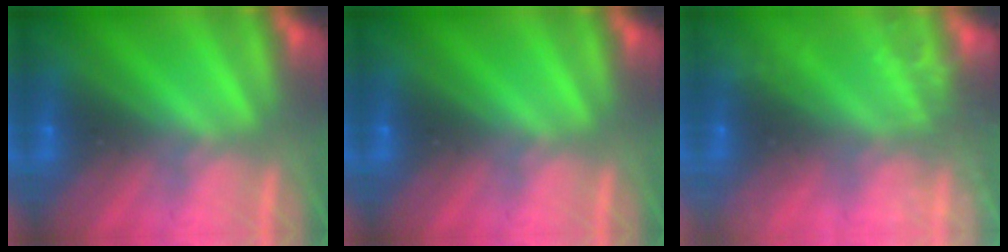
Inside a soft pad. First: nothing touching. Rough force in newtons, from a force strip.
{"total": 0.0}
{"total": 8.9}